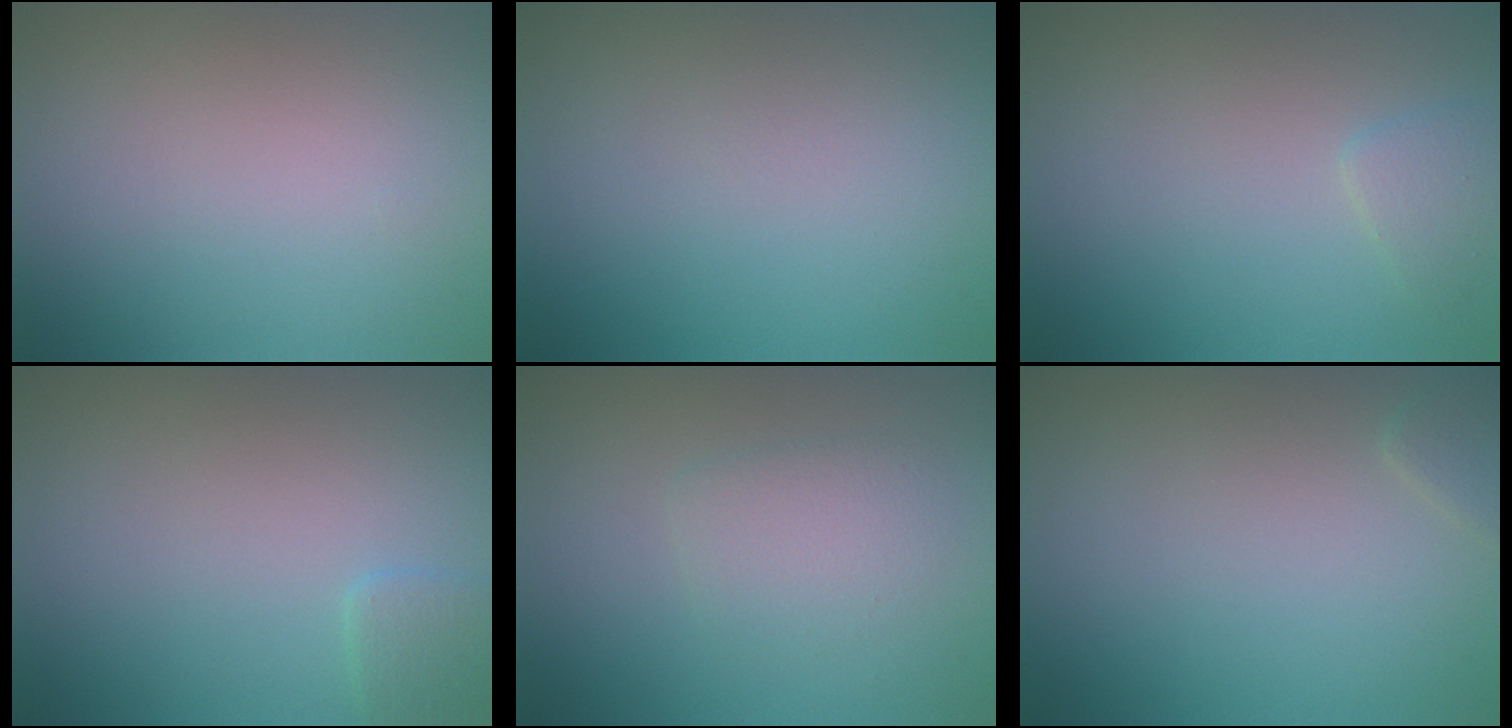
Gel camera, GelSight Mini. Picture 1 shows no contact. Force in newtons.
{"total": 0.0}
{"total": 1.2, "press": 1.2, "slide": 0.1}
{"total": 1.3, "press": 1.3, "slide": 0.1}
{"total": 2.1, "press": 2.1, "slide": 0.1}
{"total": 1.1, "press": 1.1, "slide": 0.1}